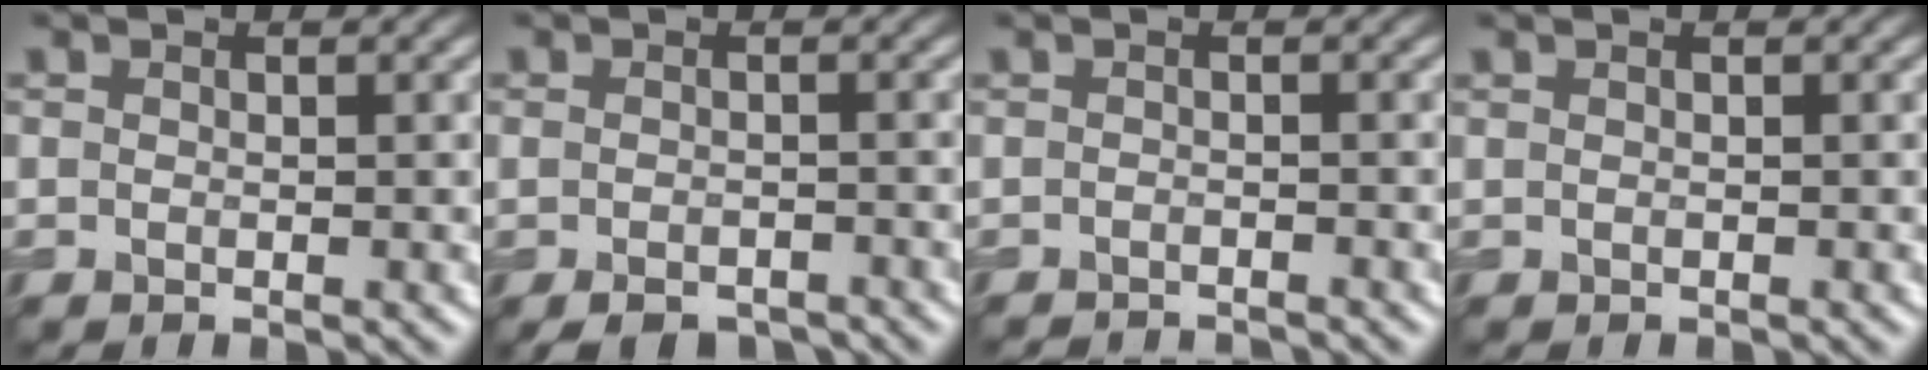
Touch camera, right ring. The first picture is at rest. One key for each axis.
{"total": 3.1, "fx": -2.3, "fy": 1.3, "fz": 1.8, "tx": -0.027, "ty": -0.008, "tz": -0.035}
{"total": 2.8, "fx": -2.6, "fy": 0.3, "fz": 0.8, "tx": -0.004, "ty": -0.008, "tz": -0.039}
{"total": 0.6, "fx": -0.1, "fy": 0.3, "fz": 0.5, "tx": -0.004, "ty": -0.001, "tz": -0.009}